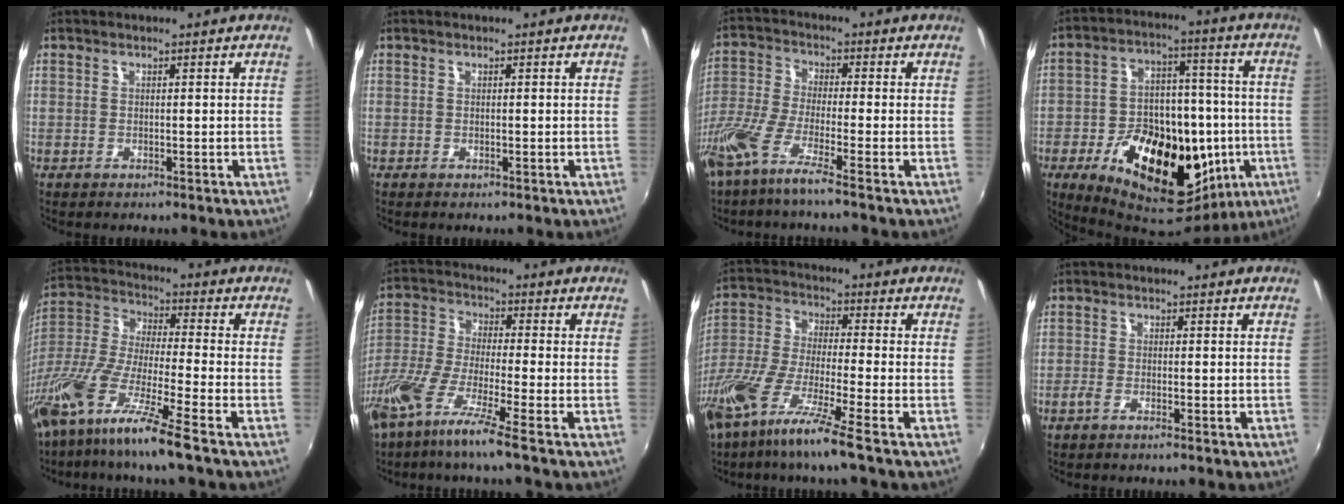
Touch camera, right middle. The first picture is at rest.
{"total": 0.0}
{"total": 9.7, "force": [-6.4, 0.3, 7.3], "torque": [-0.157, -0.028, -0.125]}
{"total": 26.2, "force": [-8.9, 14.8, 19.7], "torque": [-0.360, -0.007, -0.109]}
{"total": 16.5, "force": [-11.3, 0.1, 12.1], "torque": [-0.240, -0.035, -0.220]}
{"total": 11.6, "force": [-7.6, 0.3, 8.8], "torque": [-0.181, -0.030, -0.147]}
{"total": 14.5, "force": [-9.6, 0.3, 10.8], "torque": [-0.216, -0.042, -0.184]}
{"total": 1.7, "force": [-1.3, 0.0, 1.1], "torque": [-0.027, -0.003, -0.028]}